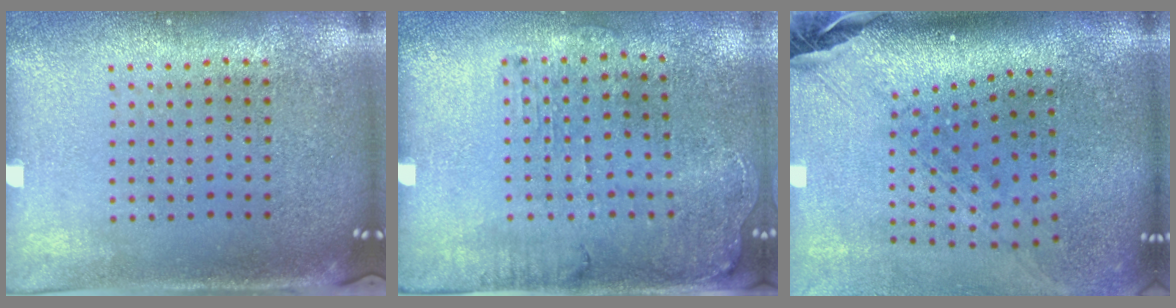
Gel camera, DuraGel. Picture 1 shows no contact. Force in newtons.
{"total": 1.3, "press": 1.2, "slide": 0.5}
{"total": 2.9, "press": 2.1, "slide": 2.0}